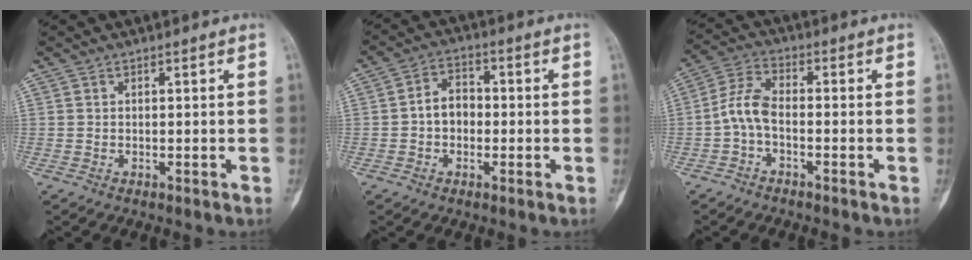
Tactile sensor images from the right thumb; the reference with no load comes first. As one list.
[{"total": 5.7, "force": [-0.6, 4.4, 3.6], "torque": [-0.044, 0.020, -0.020]}, {"total": 5.8, "force": [-1.6, 2.7, 4.8], "torque": [-0.102, 0.024, -0.043]}]